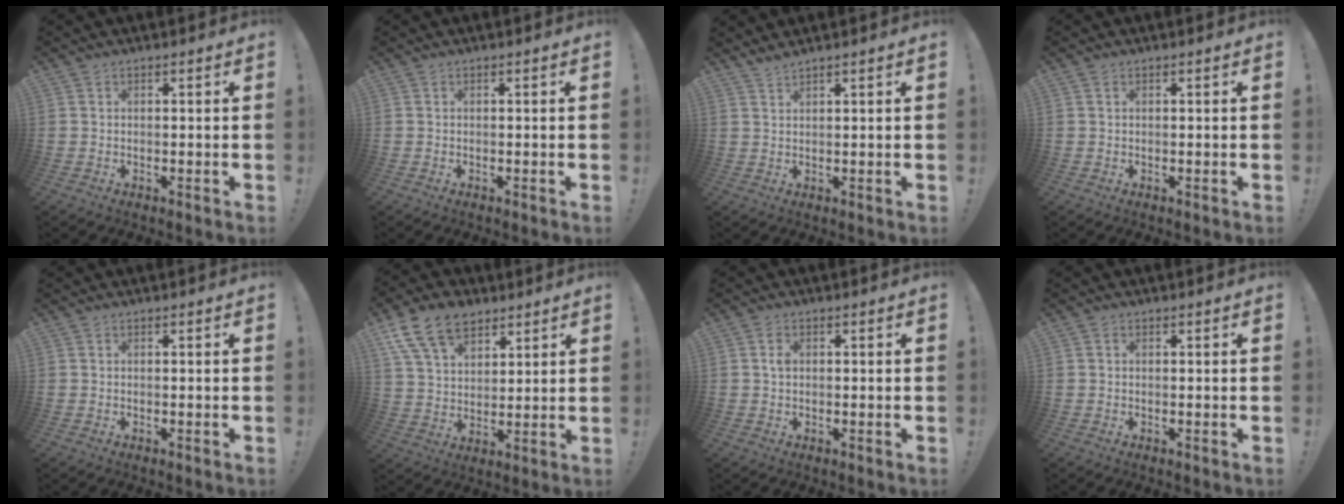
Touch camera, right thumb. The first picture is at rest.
{"total": 0.0}
{"total": 1.8, "force": [1.6, -0.2, 0.7], "torque": [-0.024, -0.005, 0.031]}
{"total": 0.0}
{"total": 0.0}
{"total": 14.7, "force": [8.8, 9.2, 7.3], "torque": [-0.129, -0.038, 0.168]}
{"total": 1.7, "force": [0.3, 1.1, 1.3], "torque": [-0.022, 0.004, 0.004]}
{"total": 0.0}